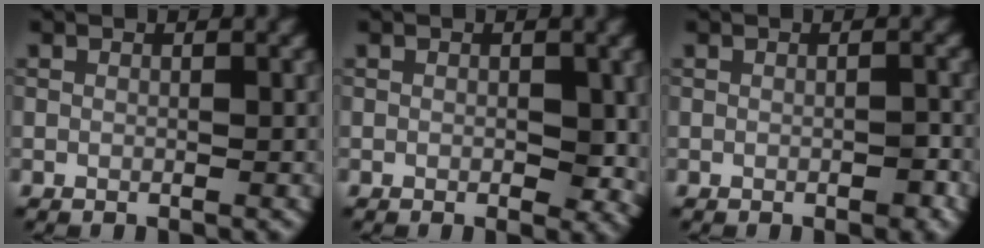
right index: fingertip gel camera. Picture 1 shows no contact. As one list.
[{"total": 2.3, "force": [0.0, 1.2, 2.0], "torque": [-0.022, -0.006, 0.000]}, {"total": 1.1, "force": [-0.4, 0.5, 0.9], "torque": [-0.013, 0.003, -0.005]}]